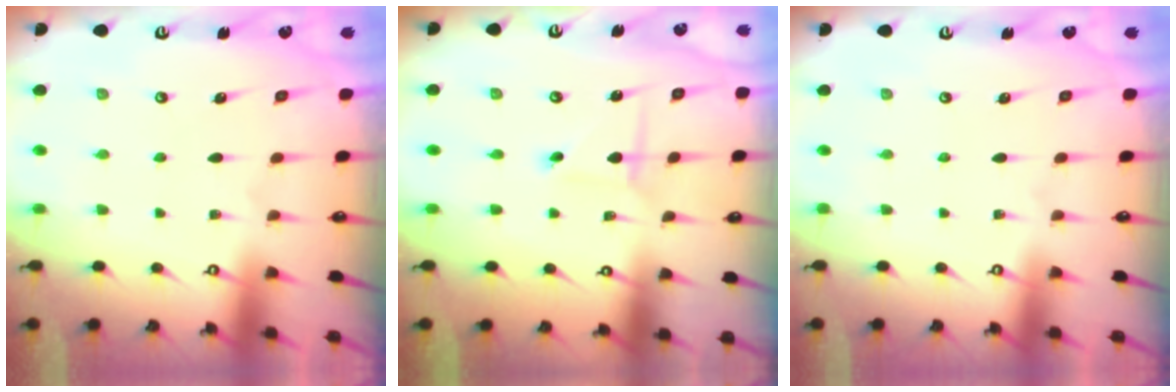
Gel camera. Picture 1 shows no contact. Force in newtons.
{"total": 1.6, "press": 1.6, "slide": 0.1}
{"total": 0.0}